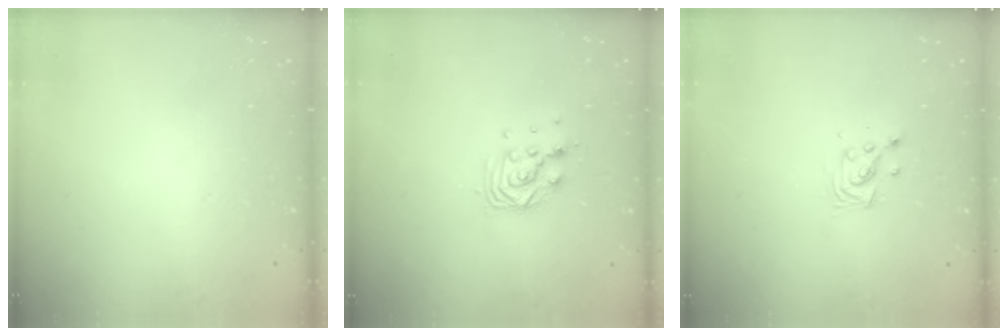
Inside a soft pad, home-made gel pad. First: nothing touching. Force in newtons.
{"total": 8.4, "press": 8.3, "slide": 0.8}
{"total": 4.3, "press": 4.3, "slide": 0.2}